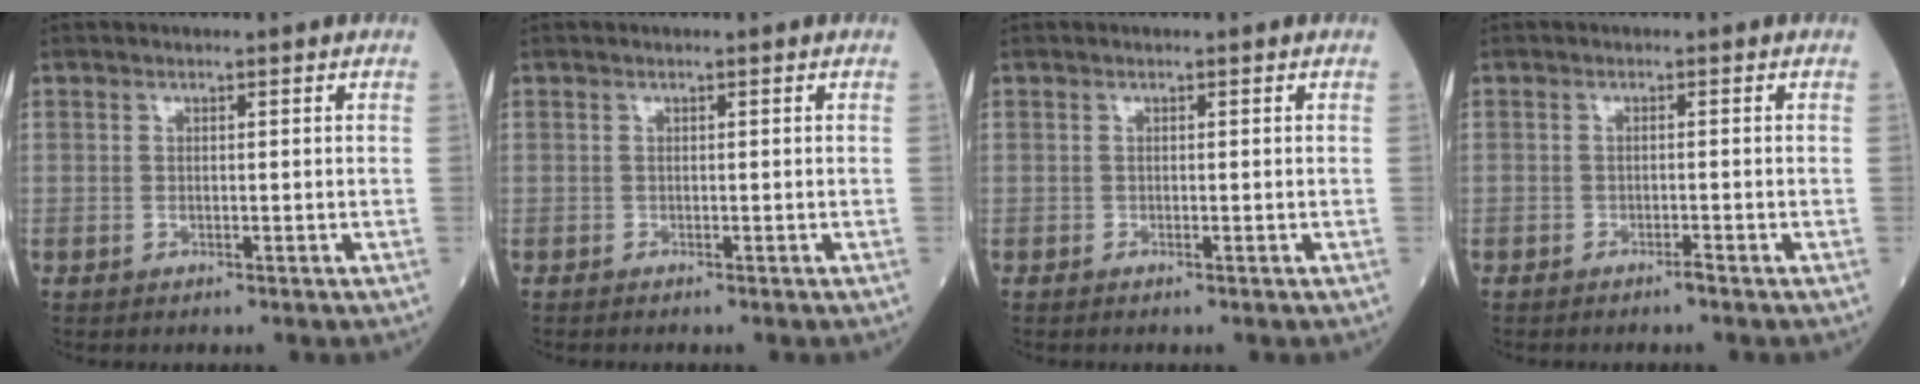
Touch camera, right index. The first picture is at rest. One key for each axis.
{"total": 0.0}
{"total": 0.0}
{"total": 0.9, "fx": -0.7, "fy": 0.0, "fz": 0.6, "tx": -0.012, "ty": -0.001, "tz": -0.014}